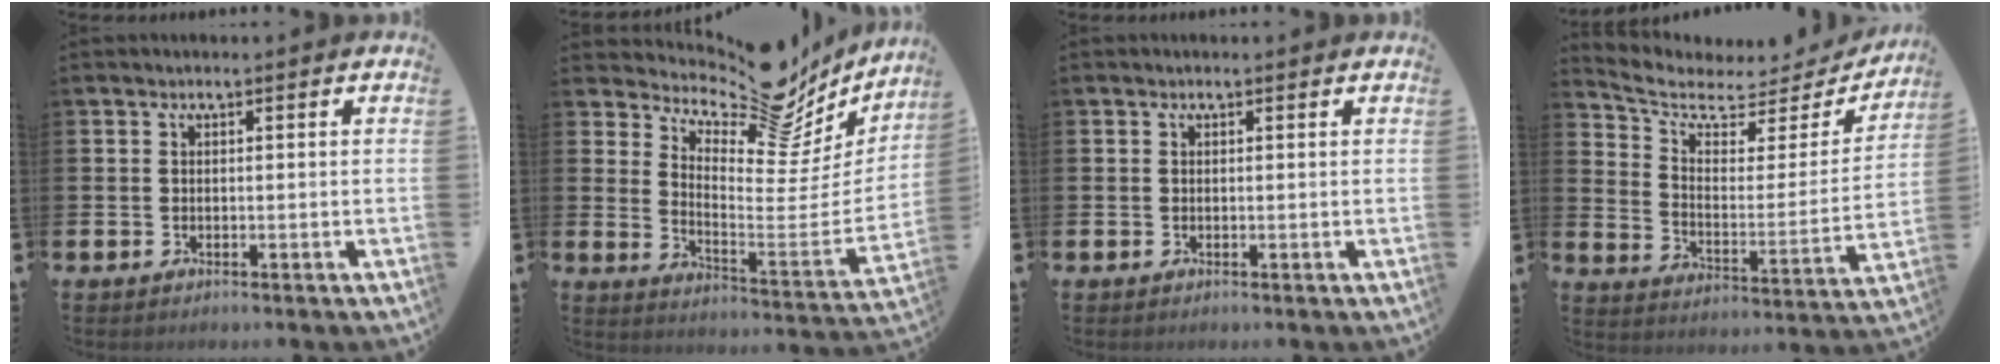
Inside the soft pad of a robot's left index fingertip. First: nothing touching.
{"total": 11.5, "force": [9.8, 3.7, 4.9], "torque": [-0.091, -0.084, 0.160]}
{"total": 0.0}
{"total": 6.2, "force": [5.1, 2.8, 2.2], "torque": [-0.070, -0.045, 0.079]}